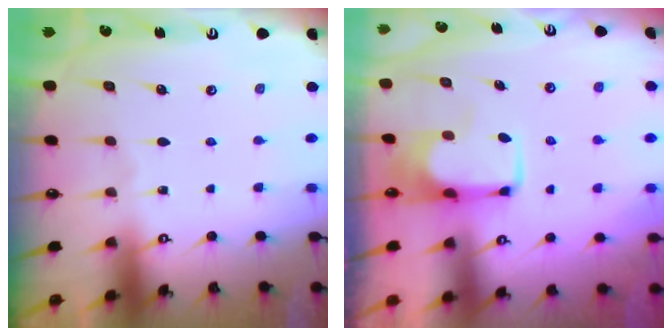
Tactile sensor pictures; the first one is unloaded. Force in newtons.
{"total": 5.5, "press": 5.4, "slide": 0.7}